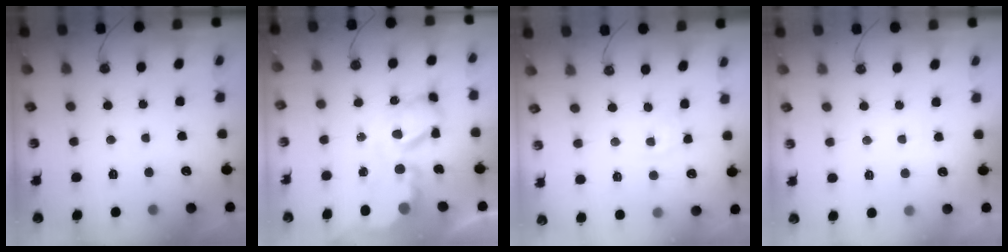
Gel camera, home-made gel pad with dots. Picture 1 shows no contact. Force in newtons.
{"total": 11.5, "press": 11.5, "slide": 0.9}
{"total": 2.2, "press": 2.2, "slide": 0.3}
{"total": 2.8, "press": 2.8, "slide": 0.4}